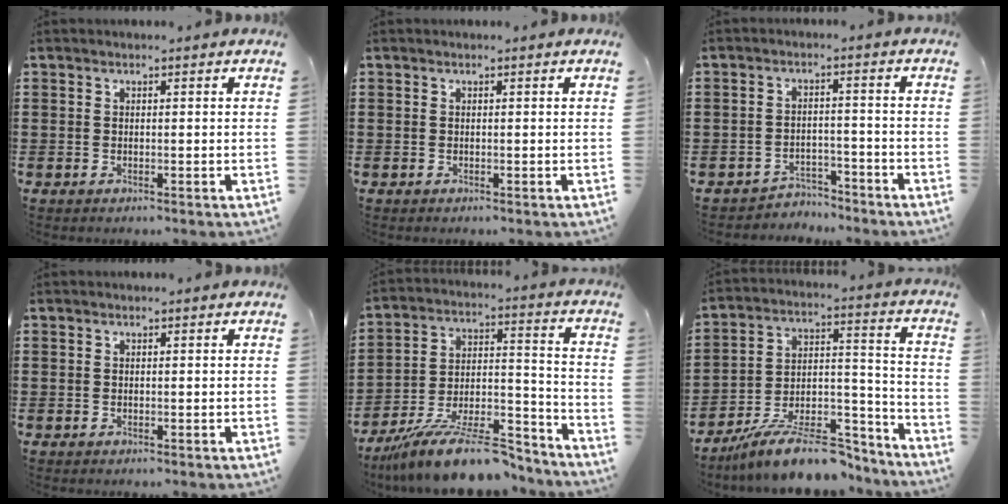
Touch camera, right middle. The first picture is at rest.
{"total": 0.0}
{"total": 3.3, "force": [-3.3, 0.5, -0.1], "torque": [-0.007, 0.002, -0.071]}
{"total": 0.0}
{"total": 15.3, "force": [-12.5, 2.8, 8.2], "torque": [-0.124, 0.047, -0.221]}
{"total": 12.8, "force": [-10.9, 2.5, 6.2], "torque": [-0.094, 0.040, -0.202]}